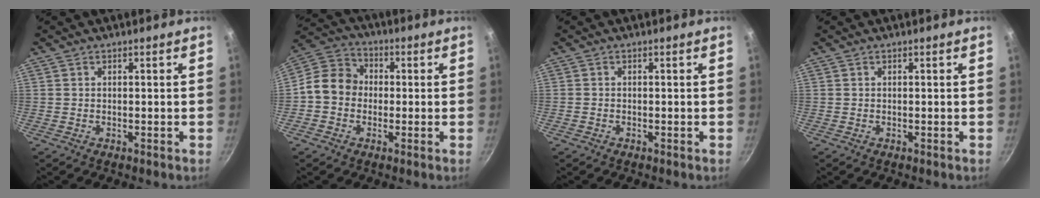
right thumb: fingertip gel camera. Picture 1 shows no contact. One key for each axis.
{"total": 9.1, "fx": -0.9, "fy": 7.8, "fz": 4.6, "tx": -0.054, "ty": 0.025, "tz": -0.041}
{"total": 0.0}
{"total": 0.0}